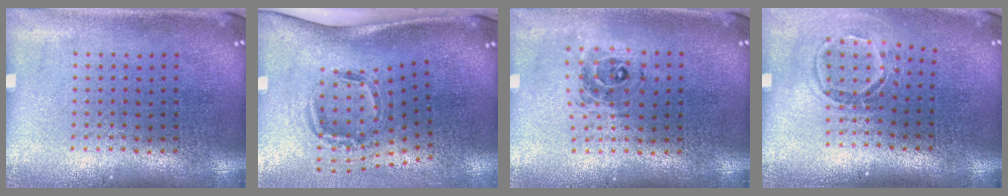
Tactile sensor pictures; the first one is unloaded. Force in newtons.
{"total": 2.0, "press": 1.2, "slide": 1.6}
{"total": 0.8, "press": 0.8, "slide": 0.2}
{"total": 1.6, "press": 1.1, "slide": 1.1}